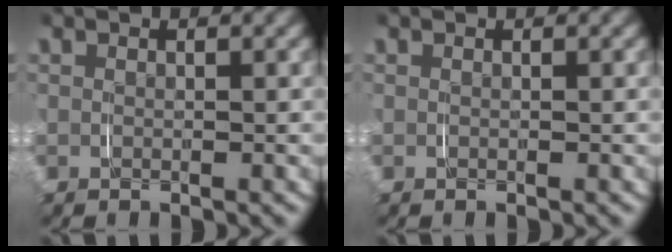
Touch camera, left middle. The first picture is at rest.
{"total": 0.0}